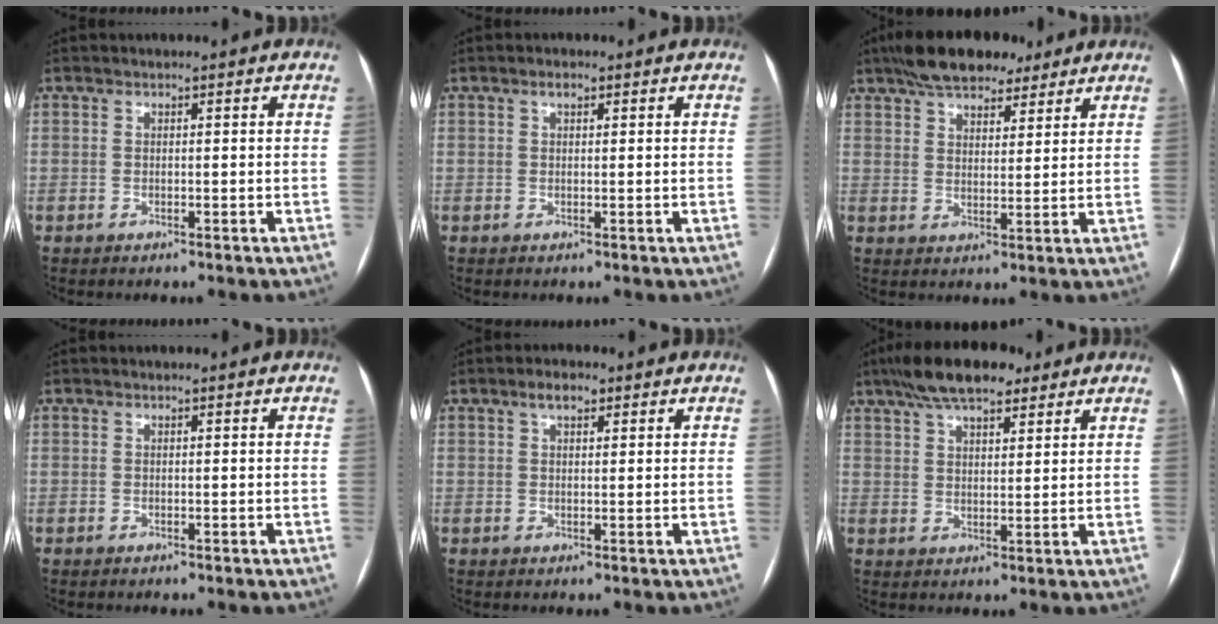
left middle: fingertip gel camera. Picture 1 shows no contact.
{"total": 1.0, "force": [0.6, 0.4, 0.7], "torque": [-0.014, 0.005, 0.010]}
{"total": 12.0, "force": [9.1, 4.9, 6.0], "torque": [-0.095, 0.034, 0.149]}
{"total": 0.0}
{"total": 2.6, "force": [1.6, 1.1, 1.8], "torque": [-0.034, 0.010, 0.028]}
{"total": 11.0, "force": [7.9, 3.6, 6.7], "torque": [-0.121, 0.029, 0.136]}